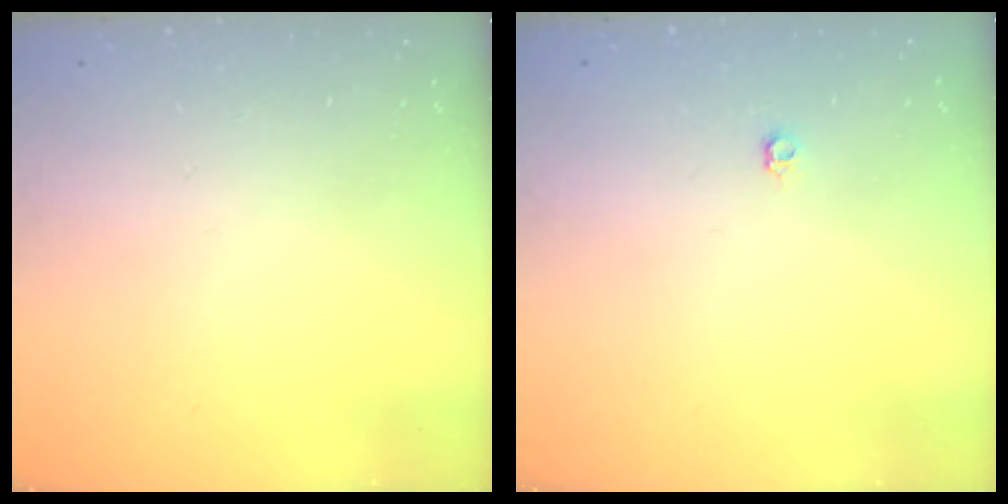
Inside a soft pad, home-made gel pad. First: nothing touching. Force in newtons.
{"total": 3.1, "press": 3.0, "slide": 0.6}